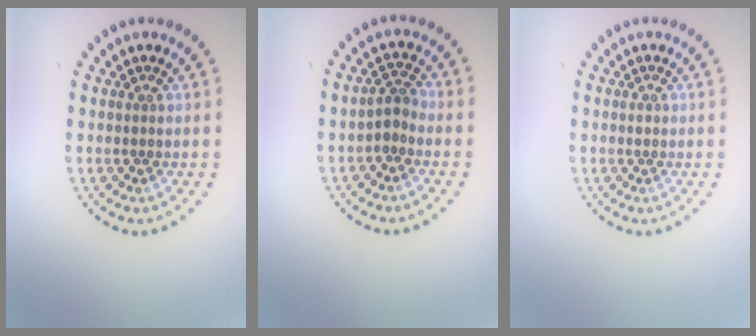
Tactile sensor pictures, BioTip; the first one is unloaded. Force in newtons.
{"total": 1.6, "press": 1.3, "slide": 0.9}
{"total": 0.6, "press": 0.6, "slide": 0.1}